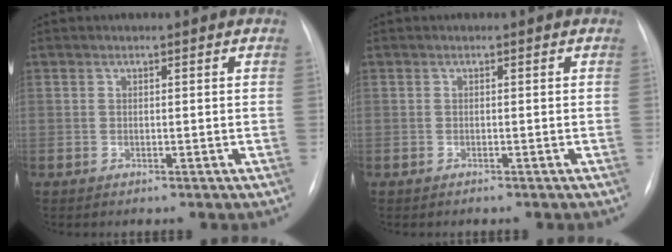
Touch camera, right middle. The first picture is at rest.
{"total": 0.0}